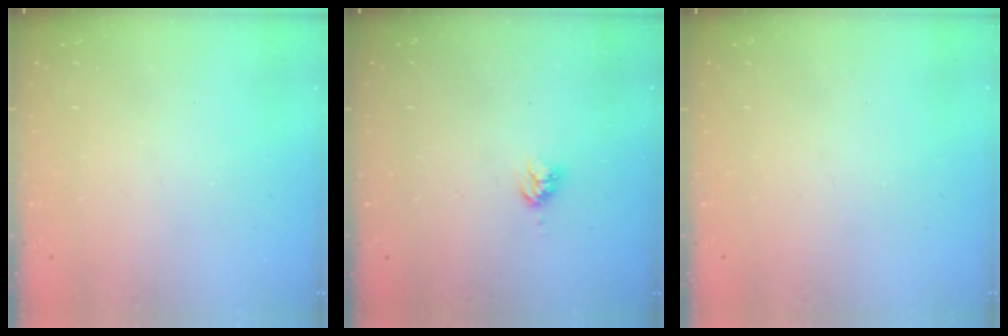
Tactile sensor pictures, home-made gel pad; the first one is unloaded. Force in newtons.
{"total": 4.4, "press": 4.4, "slide": 0.2}
{"total": 0.0}